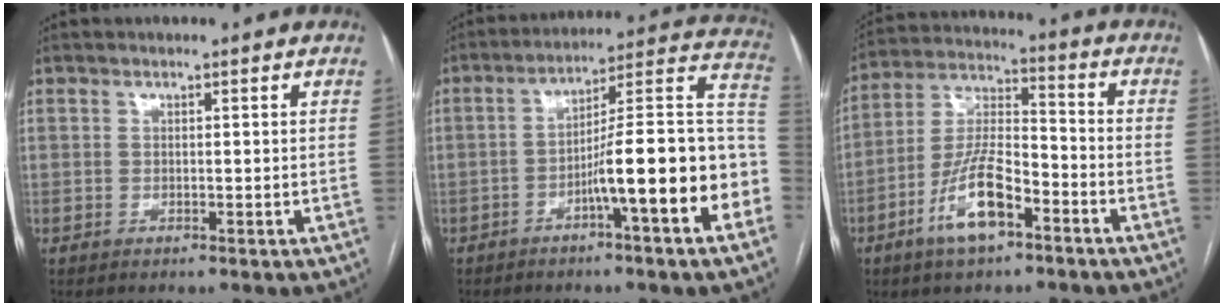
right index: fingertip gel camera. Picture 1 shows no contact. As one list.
[{"total": 17.4, "force": [-5.6, 1.2, 16.4], "torque": [-0.191, 0.037, -0.078]}, {"total": 11.5, "force": [-5.8, 3.8, 9.2], "torque": [-0.194, 0.007, -0.104]}]